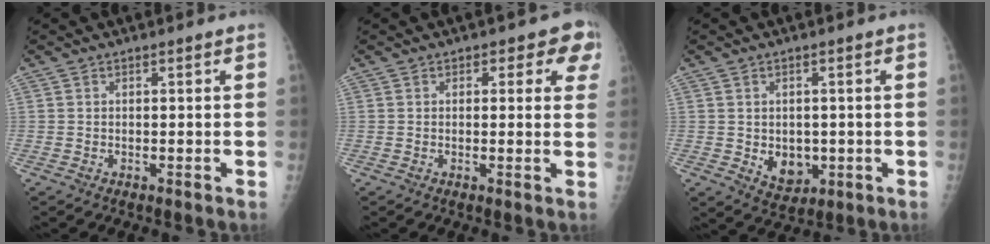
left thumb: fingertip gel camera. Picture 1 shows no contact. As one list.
[{"total": 5.1, "force": [2.3, 3.0, 3.3], "torque": [0.006, -0.004, 0.017]}, {"total": 5.9, "force": [-0.7, 4.6, 3.6], "torque": [-0.026, -0.006, 0.007]}]